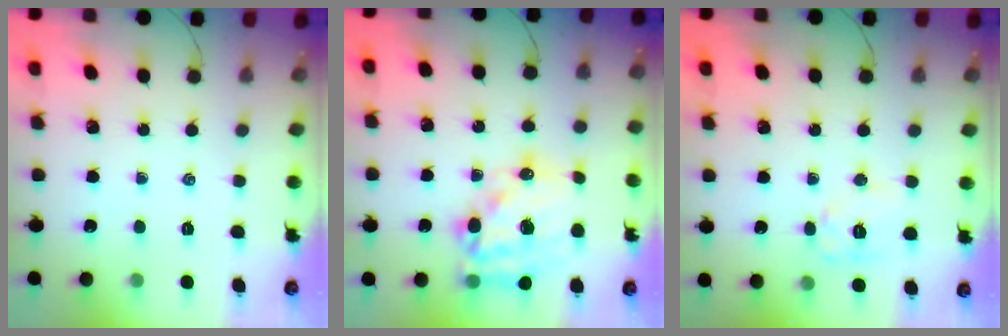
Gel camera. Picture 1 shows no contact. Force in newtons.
{"total": 18.8, "press": 18.4, "slide": 4.1}
{"total": 9.0, "press": 9.0, "slide": 0.5}